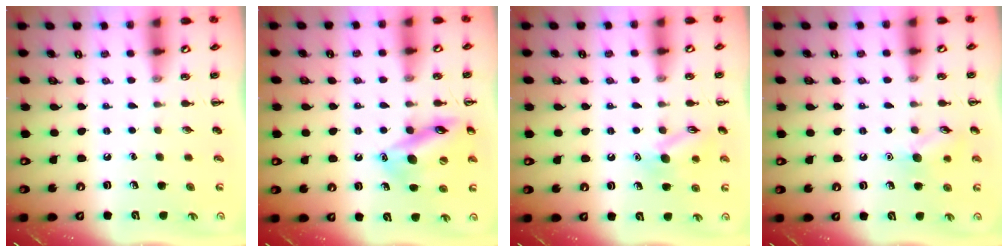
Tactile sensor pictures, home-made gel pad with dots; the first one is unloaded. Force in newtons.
{"total": 15.5, "press": 15.4, "slide": 2.1}
{"total": 10.8, "press": 10.7, "slide": 0.6}
{"total": 8.2, "press": 8.1, "slide": 1.2}